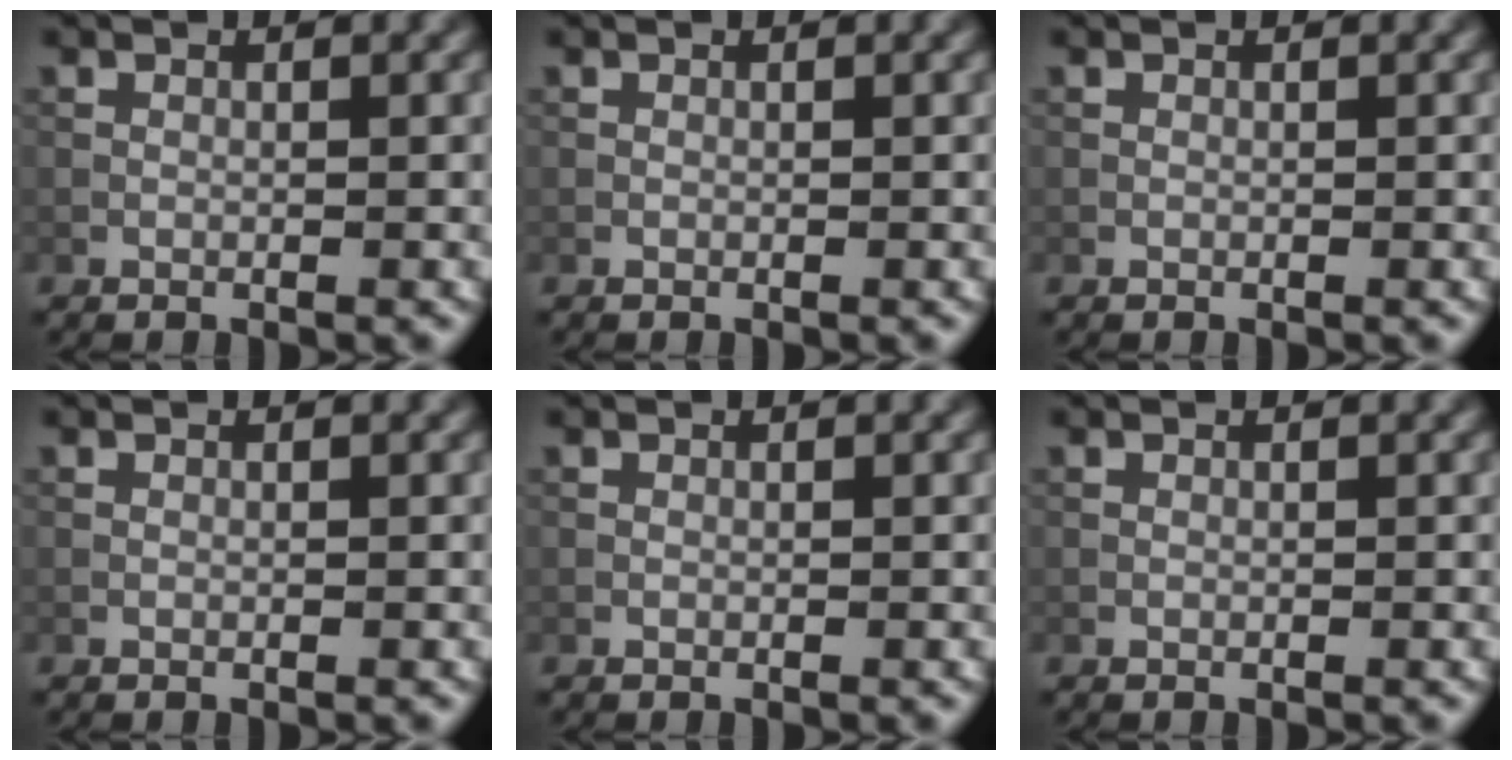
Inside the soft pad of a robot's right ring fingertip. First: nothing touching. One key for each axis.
{"total": 0.0}
{"total": 0.0}
{"total": 0.0}
{"total": 0.0}
{"total": 0.0}